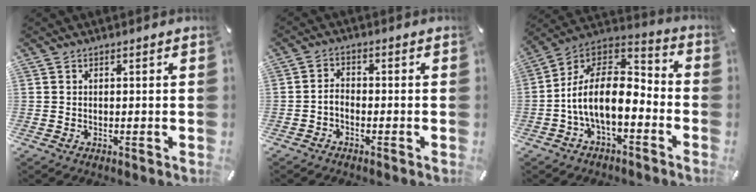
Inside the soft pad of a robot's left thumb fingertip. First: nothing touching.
{"total": 2.6, "force": [-1.4, 1.6, 1.5], "torque": [-0.034, 0.009, -0.030]}
{"total": 16.1, "force": [-4.6, 9.0, 12.5], "torque": [-0.249, 0.005, -0.080]}